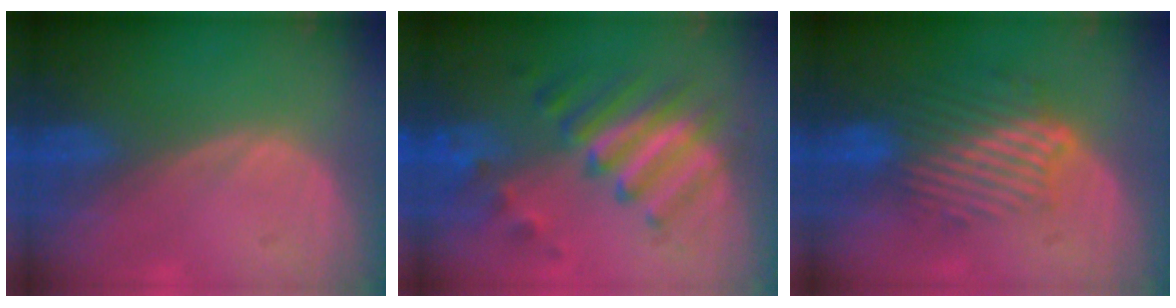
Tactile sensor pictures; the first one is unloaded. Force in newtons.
{"total": 8.2, "press": 8.0, "slide": 1.7}
{"total": 9.7, "press": 8.1, "slide": 5.3}